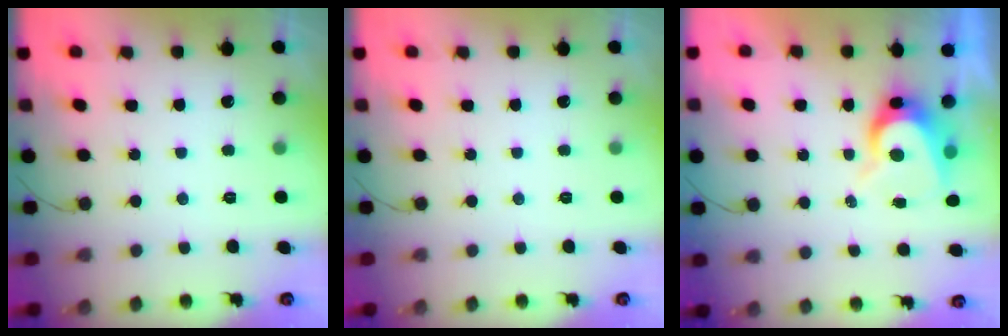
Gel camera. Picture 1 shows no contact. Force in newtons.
{"total": 0.0}
{"total": 8.2, "press": 8.2, "slide": 0.8}